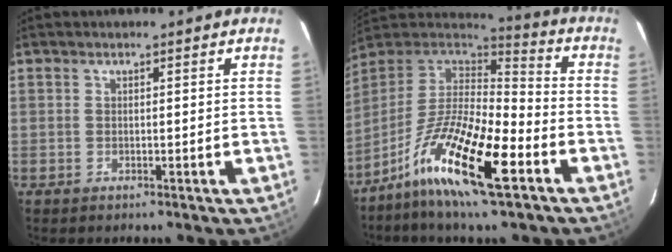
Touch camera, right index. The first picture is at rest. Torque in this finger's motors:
{"motor_torque": [1.09, -1.05, 1.05, 0.21]}